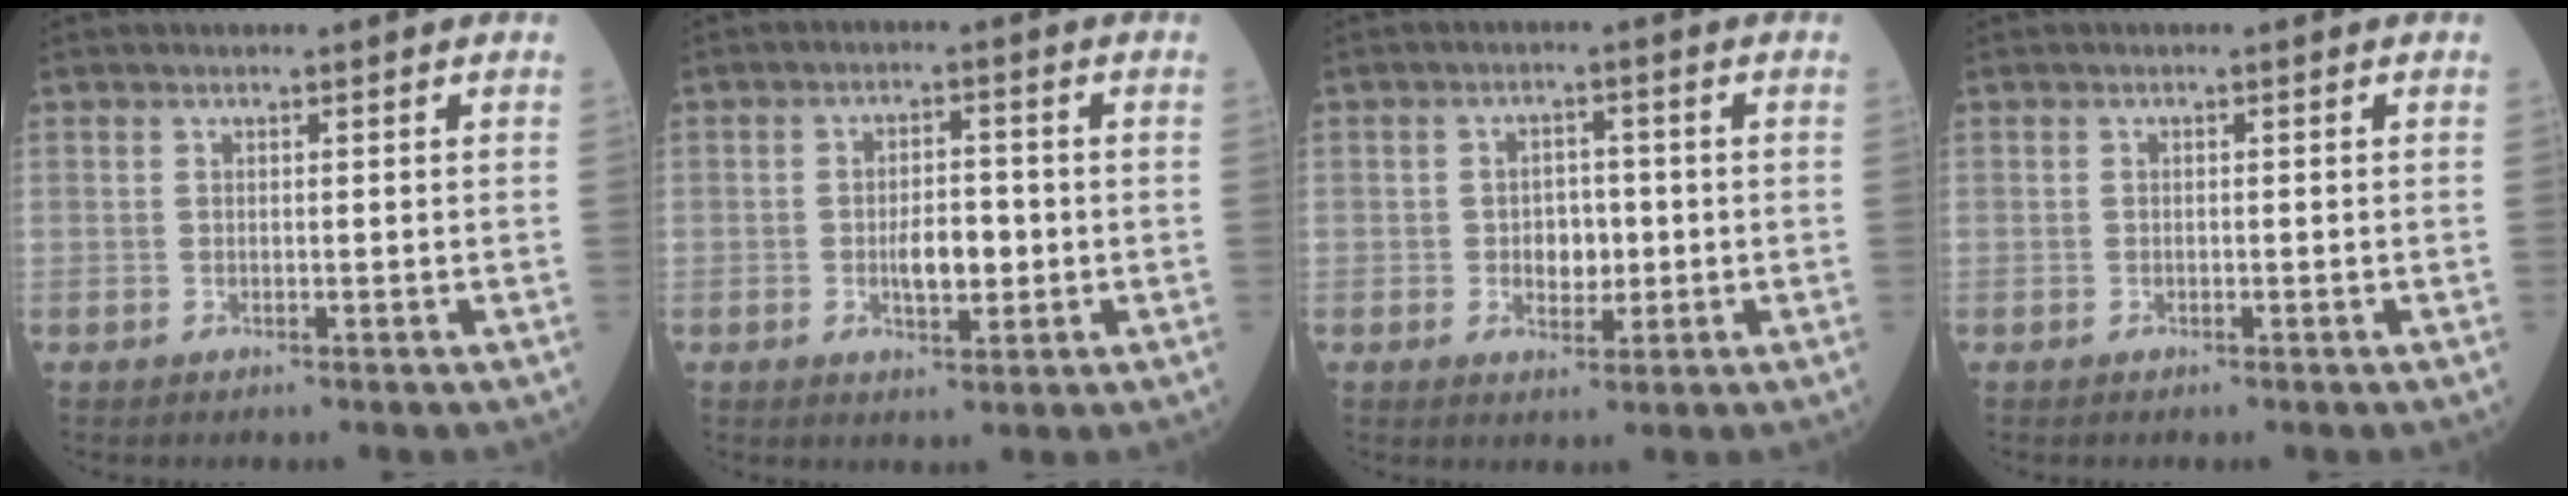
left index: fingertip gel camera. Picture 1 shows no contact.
{"total": 4.9, "force": [-1.0, 2.1, 4.3], "torque": [-0.071, -0.002, -0.017]}
{"total": 3.9, "force": [-0.6, 2.7, 2.8], "torque": [-0.039, 0.005, -0.007]}
{"total": 0.0}